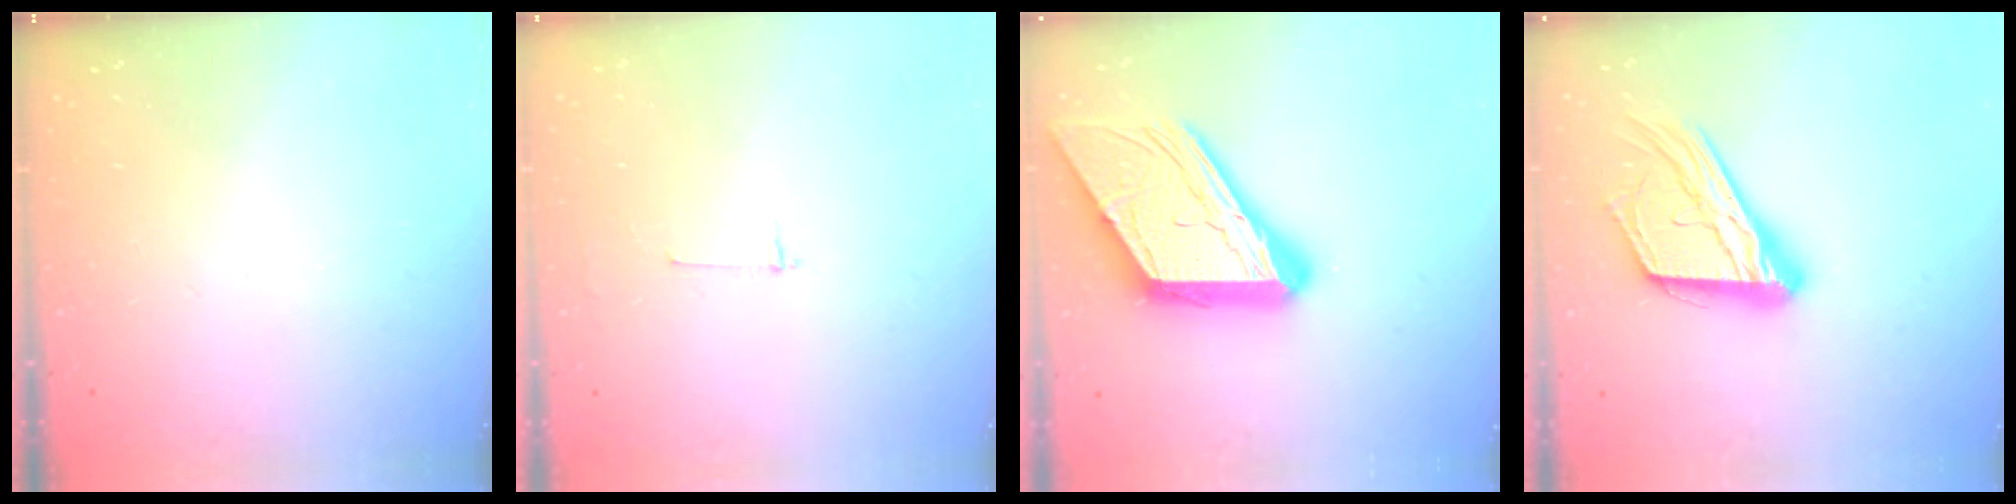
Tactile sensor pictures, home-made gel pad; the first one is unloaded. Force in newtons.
{"total": 2.7, "press": 2.7, "slide": 0.3}
{"total": 23.0, "press": 22.9, "slide": 2.4}
{"total": 17.9, "press": 17.8, "slide": 1.5}